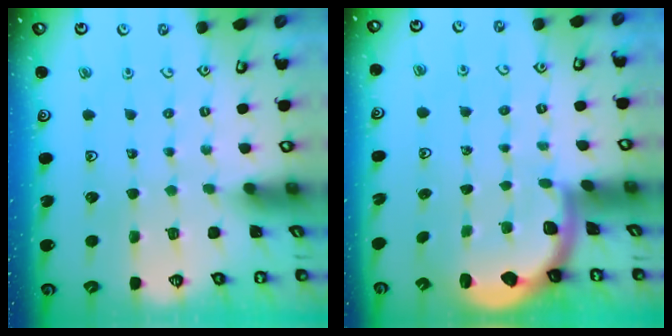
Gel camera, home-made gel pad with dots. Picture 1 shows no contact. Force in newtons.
{"total": 2.0, "press": 2.0, "slide": 0.5}